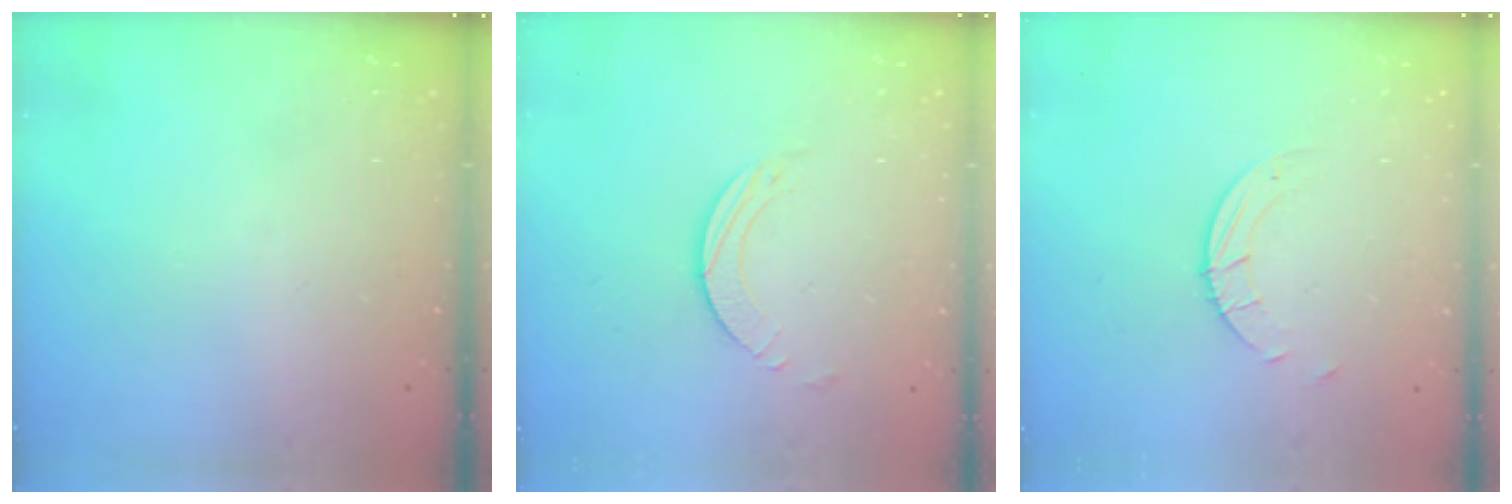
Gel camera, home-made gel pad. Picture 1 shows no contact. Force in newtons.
{"total": 1.9, "press": 1.9, "slide": 0.2}
{"total": 2.7, "press": 2.7, "slide": 0.3}